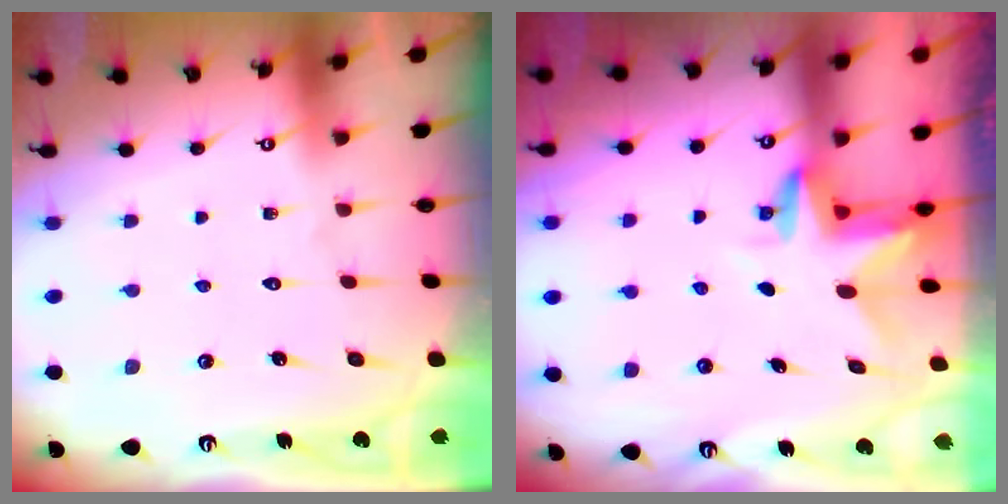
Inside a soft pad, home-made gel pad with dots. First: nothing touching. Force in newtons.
{"total": 3.1, "press": 3.1, "slide": 0.2}